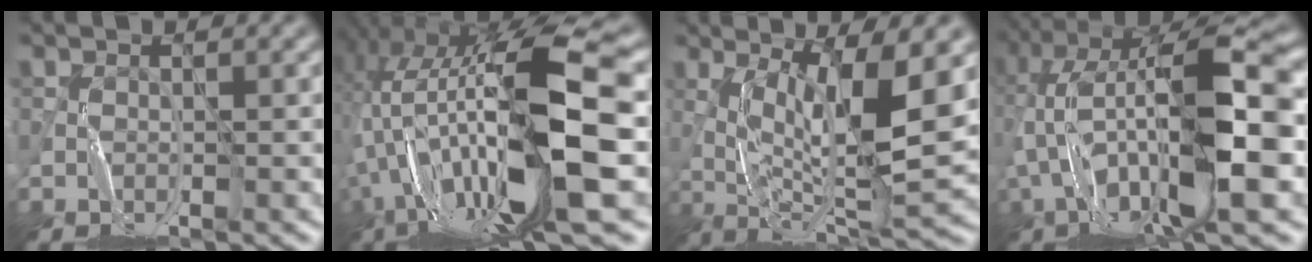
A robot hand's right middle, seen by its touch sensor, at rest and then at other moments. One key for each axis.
{"total": 17.0, "fx": -3.1, "fy": 4.7, "fz": 16.0, "tx": -0.303, "ty": 0.001, "tz": -0.049}
{"total": 10.3, "fx": 1.4, "fy": 2.5, "fz": 9.9, "tx": -0.166, "ty": -0.005, "tz": 0.034}
{"total": 13.3, "fx": 0.0, "fy": 4.1, "fz": 12.7, "tx": -0.243, "ty": 0.026, "tz": 0.002}